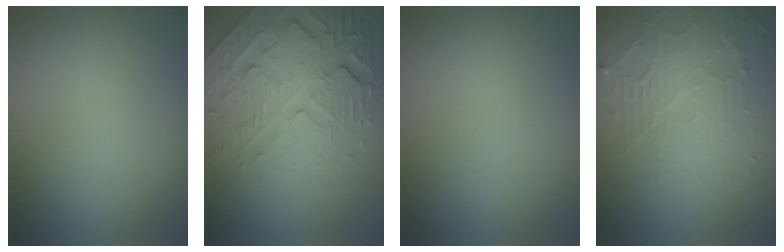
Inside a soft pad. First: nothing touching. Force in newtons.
{"total": 8.3, "press": 5.8, "slide": 6.0}
{"total": 0.0}
{"total": 5.6, "press": 3.5, "slide": 4.4}